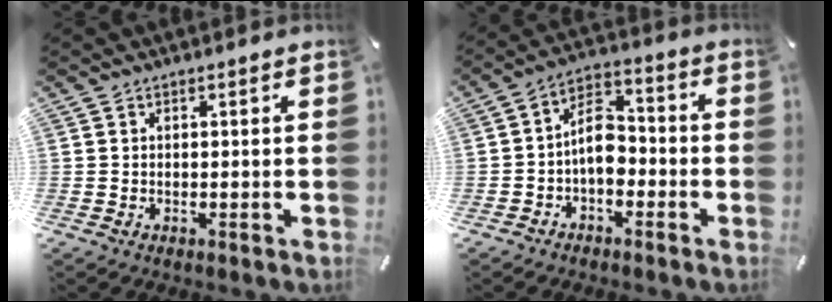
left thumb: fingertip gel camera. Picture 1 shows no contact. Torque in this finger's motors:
{"motor_torque": [0.99, 1.32, 0.95, 0.24, 0.31]}